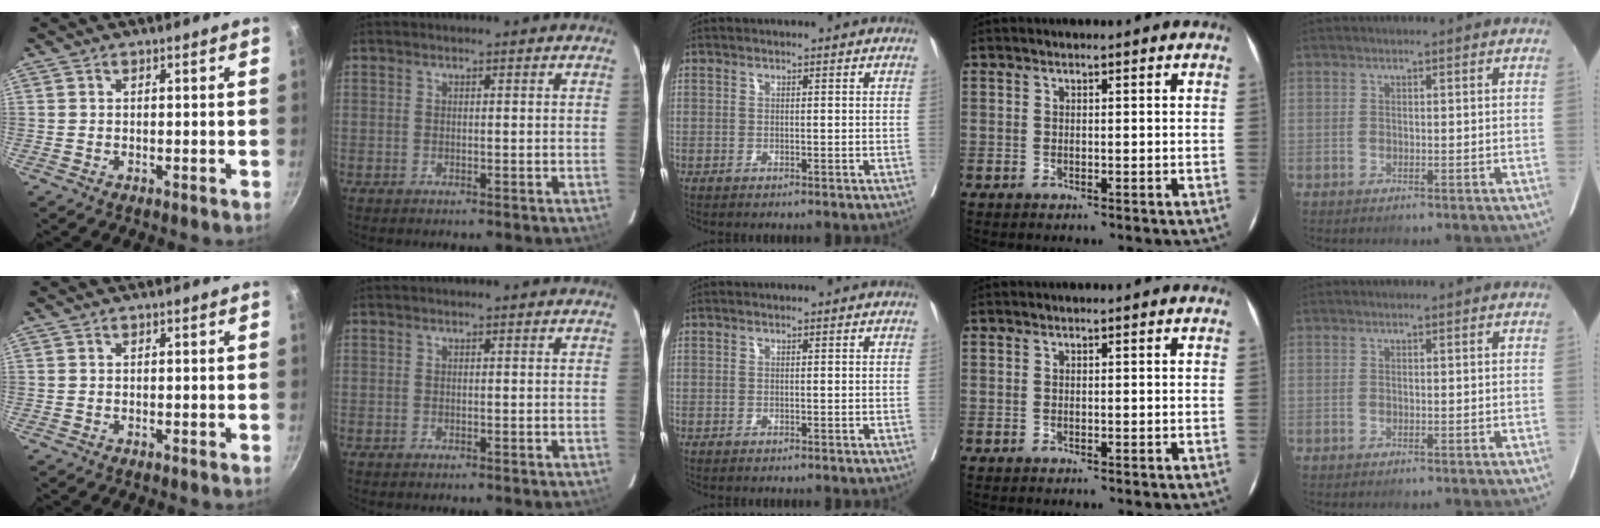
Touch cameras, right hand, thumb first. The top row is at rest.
{}